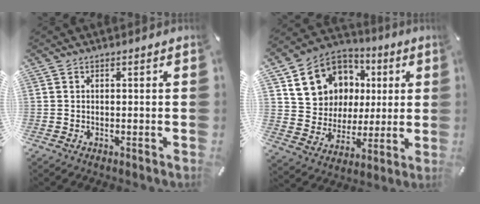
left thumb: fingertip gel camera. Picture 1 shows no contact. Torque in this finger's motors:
{"motor_torque": [2.62, 2.39, 2.03, -0.74, 0.34]}